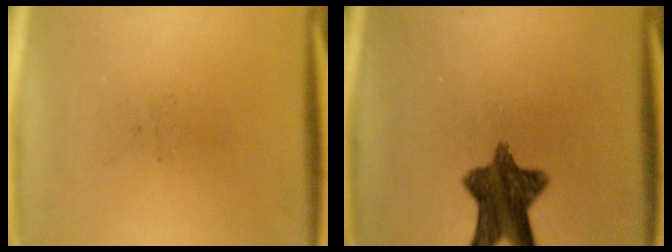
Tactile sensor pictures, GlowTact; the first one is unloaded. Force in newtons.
{"total": 10.3}